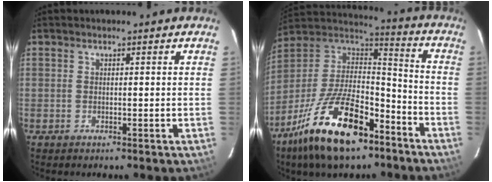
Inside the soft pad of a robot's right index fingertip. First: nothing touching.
{"total": 23.0, "force": [-13.6, 10.0, 15.6], "torque": [-0.307, -0.010, -0.232]}